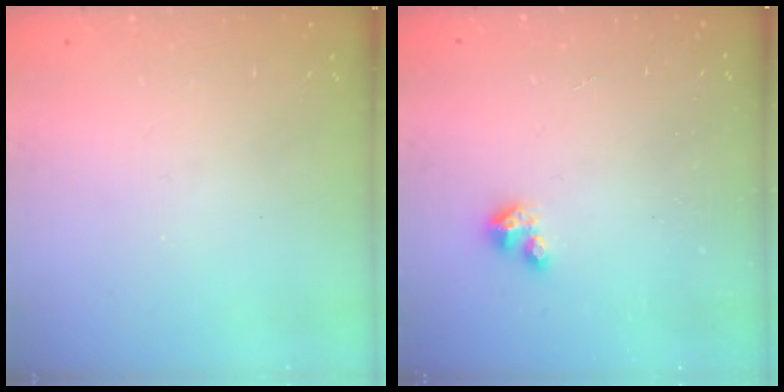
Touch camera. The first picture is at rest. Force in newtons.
{"total": 2.9, "press": 2.9, "slide": 0.2}